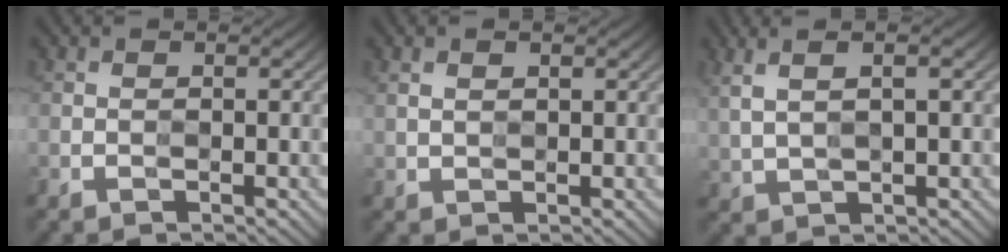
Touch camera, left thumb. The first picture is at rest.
{"total": 1.5, "force": [0.9, 0.5, 1.2], "torque": [-0.027, 0.000, 0.021]}
{"total": 5.4, "force": [2.5, 1.5, 4.6], "torque": [-0.091, 0.010, 0.041]}